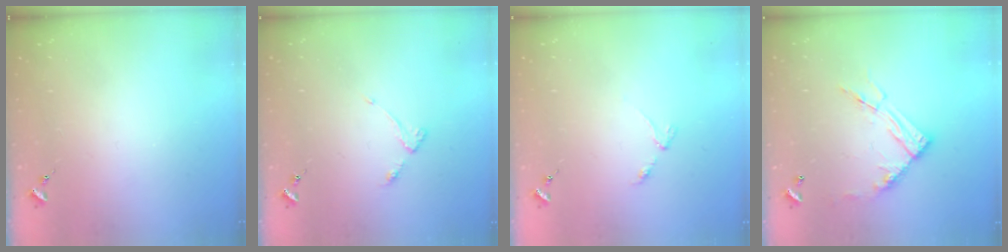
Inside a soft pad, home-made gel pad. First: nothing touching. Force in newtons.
{"total": 4.0, "press": 3.9, "slide": 0.5}
{"total": 3.2, "press": 3.1, "slide": 0.5}
{"total": 13.1, "press": 13.0, "slide": 1.2}